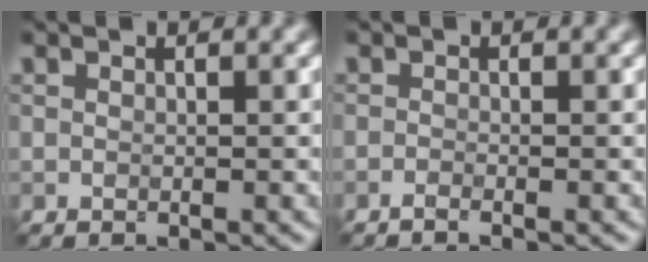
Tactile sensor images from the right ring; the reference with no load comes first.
{"total": 0.9, "force": [-0.7, 0.0, 0.5], "torque": [-0.015, 0.000, -0.018]}